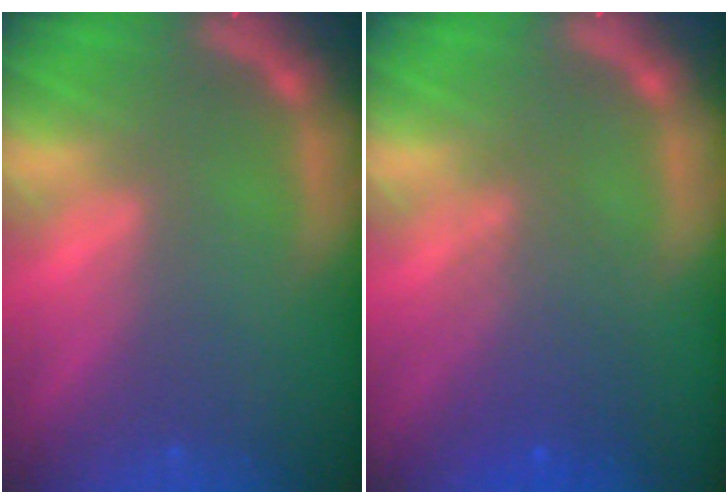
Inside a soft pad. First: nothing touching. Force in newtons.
{"total": 4.1}